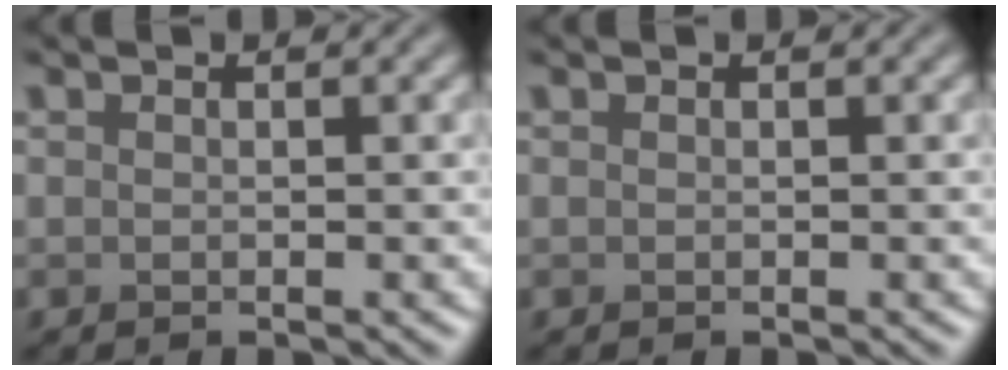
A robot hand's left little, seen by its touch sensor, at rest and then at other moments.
{"total": 0.0}